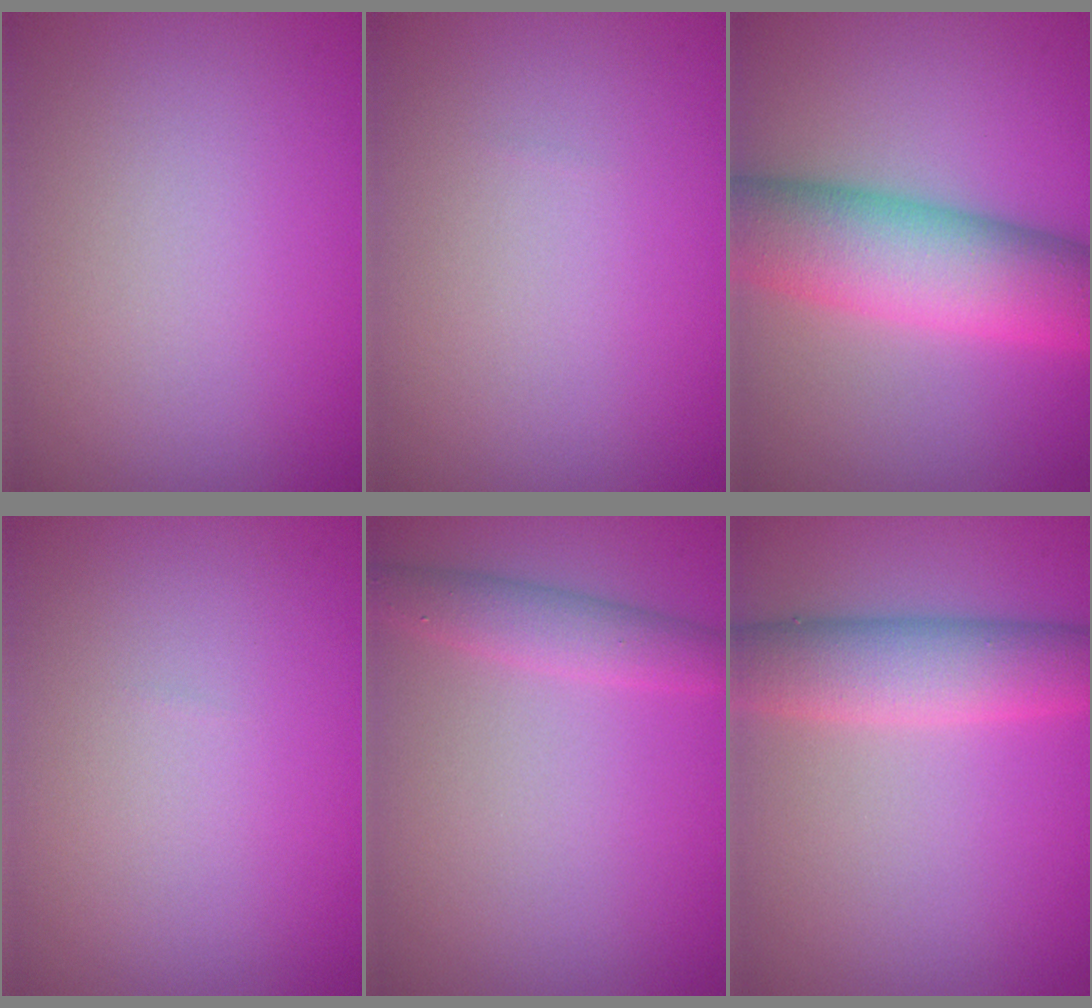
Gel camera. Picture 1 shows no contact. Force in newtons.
{"total": 0.0}
{"total": 8.8, "press": 8.8, "slide": 0.1}
{"total": 0.0}
{"total": 1.9, "press": 1.9, "slide": 0.1}
{"total": 5.2, "press": 5.2, "slide": 0.5}